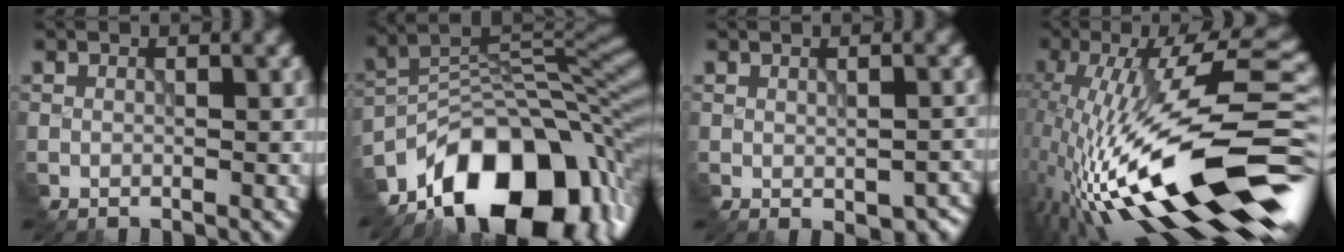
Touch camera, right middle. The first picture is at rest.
{"total": 14.4, "force": [-8.7, 7.6, 8.5], "torque": [-0.134, 0.006, -0.144]}
{"total": 2.9, "force": [-1.3, 1.5, 2.2], "torque": [-0.029, -0.009, -0.007]}
{"total": 17.1, "force": [-2.6, 5.5, 15.9], "torque": [-0.281, 0.037, -0.057]}